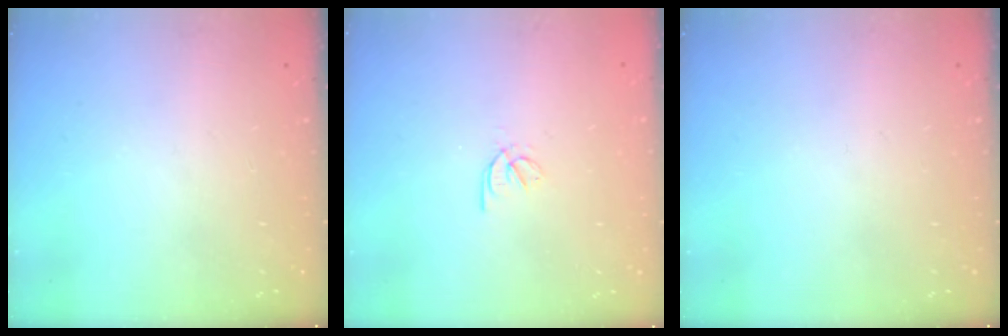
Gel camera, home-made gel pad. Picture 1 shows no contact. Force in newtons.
{"total": 2.3, "press": 2.2, "slide": 0.5}
{"total": 0.0}